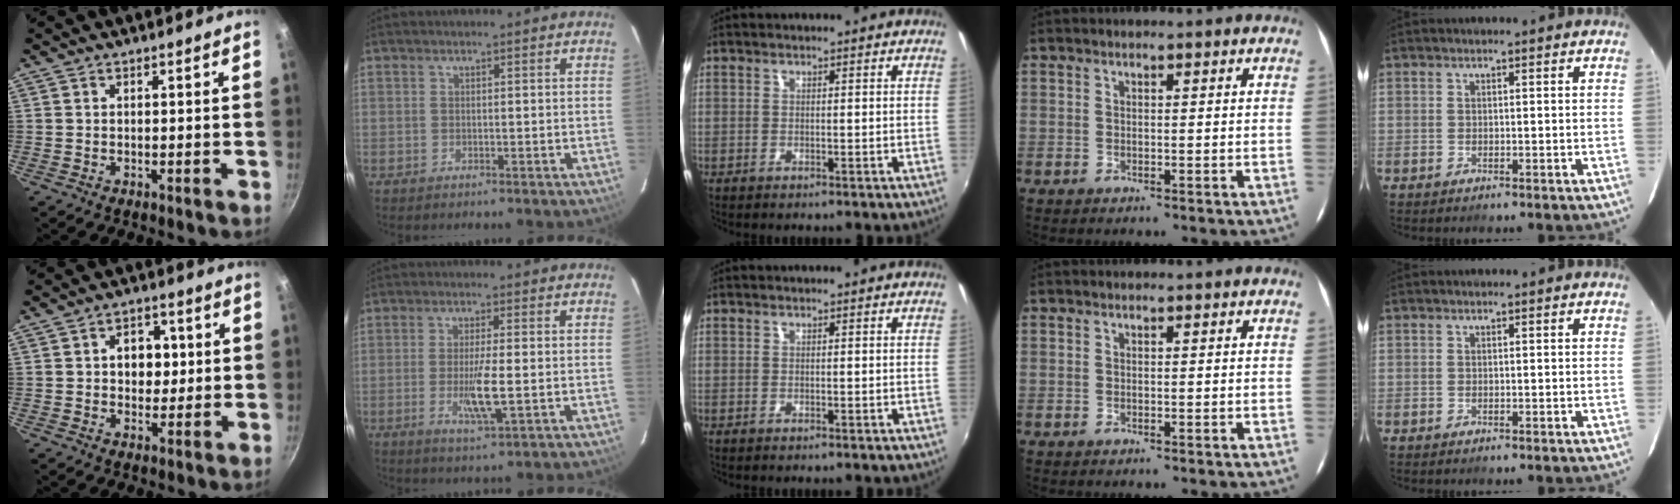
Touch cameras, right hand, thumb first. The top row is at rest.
{"thumb": {"total": 7.3, "force": [1.0, 5.6, 4.5], "torque": [-0.029, 0.003, 0.008]}, "index": {"total": 6.2, "force": [-1.4, 0.6, 6.0], "torque": [-0.113, -0.013, -0.025]}}